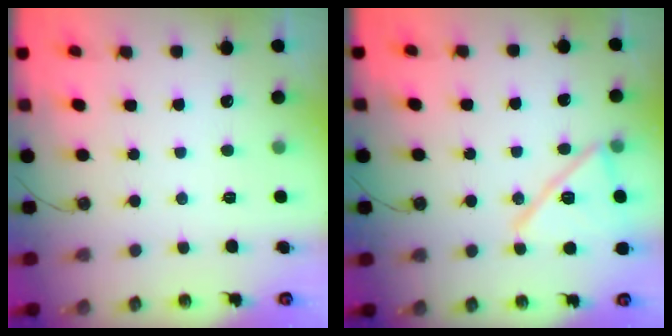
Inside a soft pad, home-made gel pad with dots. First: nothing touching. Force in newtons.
{"total": 15.3, "press": 15.3, "slide": 0.2}